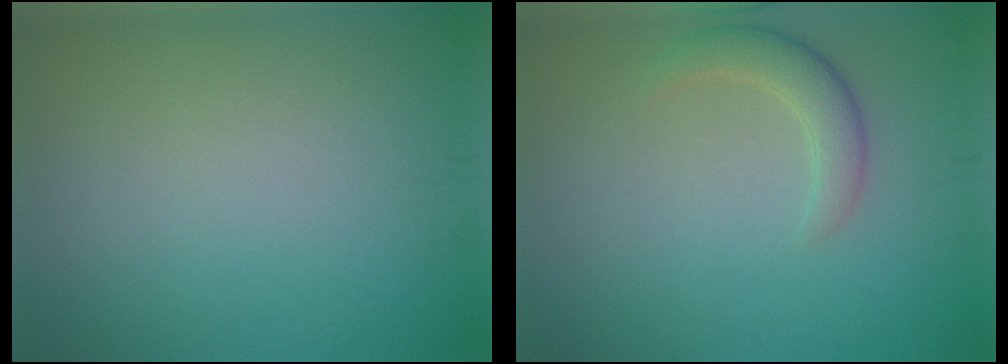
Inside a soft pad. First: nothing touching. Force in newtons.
{"total": 2.5, "press": 2.5, "slide": 0.2}